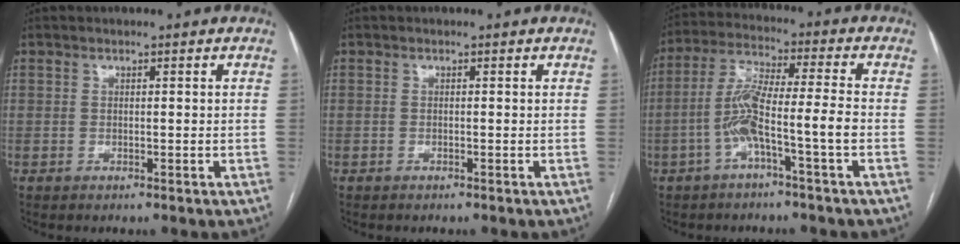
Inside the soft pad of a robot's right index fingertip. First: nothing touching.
{"total": 0.0}
{"total": 8.6, "force": [-3.2, -0.3, 8.0], "torque": [-0.162, 0.023, -0.062]}